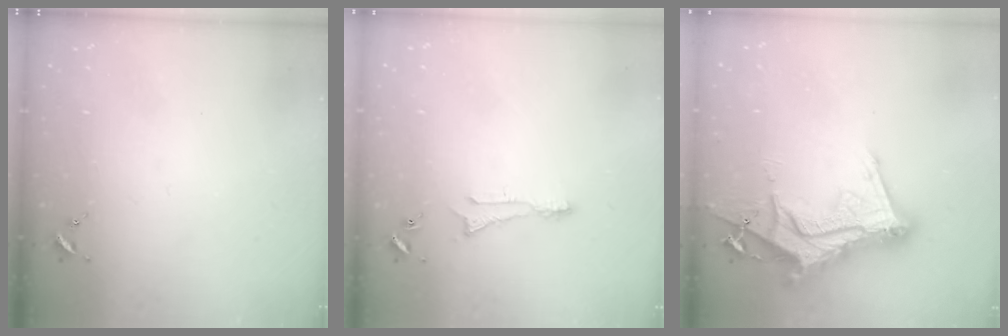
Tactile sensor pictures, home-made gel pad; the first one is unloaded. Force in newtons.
{"total": 5.1, "press": 5.0, "slide": 0.6}
{"total": 22.4, "press": 22.4, "slide": 1.8}